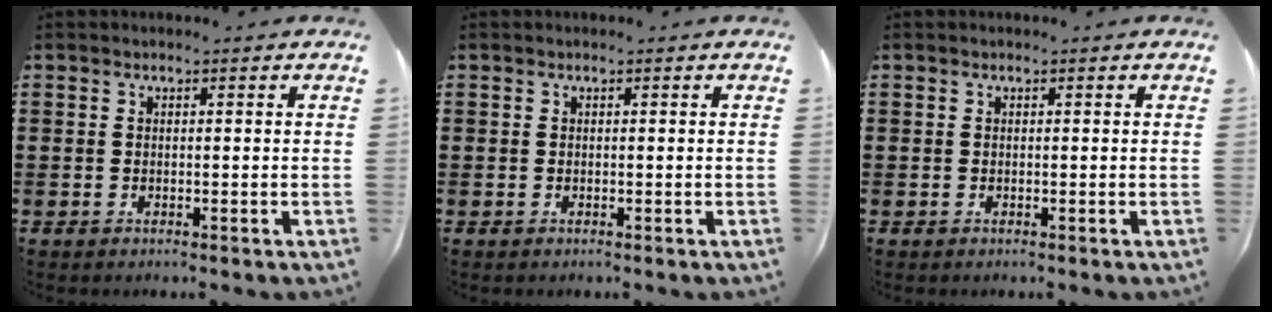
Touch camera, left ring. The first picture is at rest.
{"total": 0.0}
{"total": 0.0}